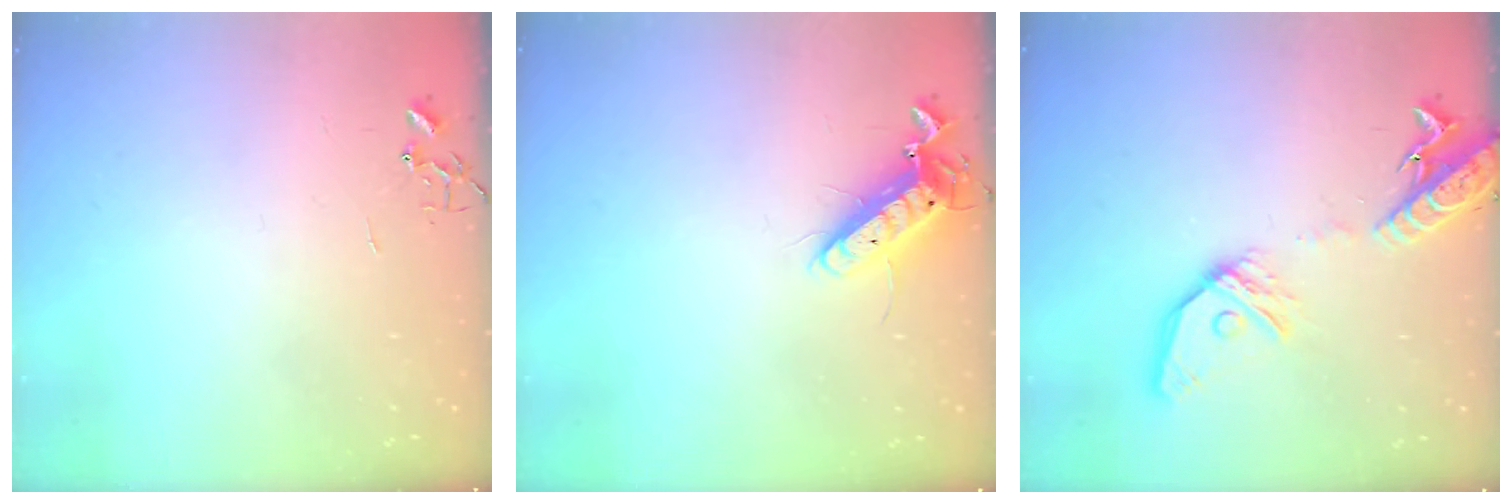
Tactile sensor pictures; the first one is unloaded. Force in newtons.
{"total": 12.0, "press": 11.8, "slide": 2.1}
{"total": 17.0, "press": 16.6, "slide": 3.5}